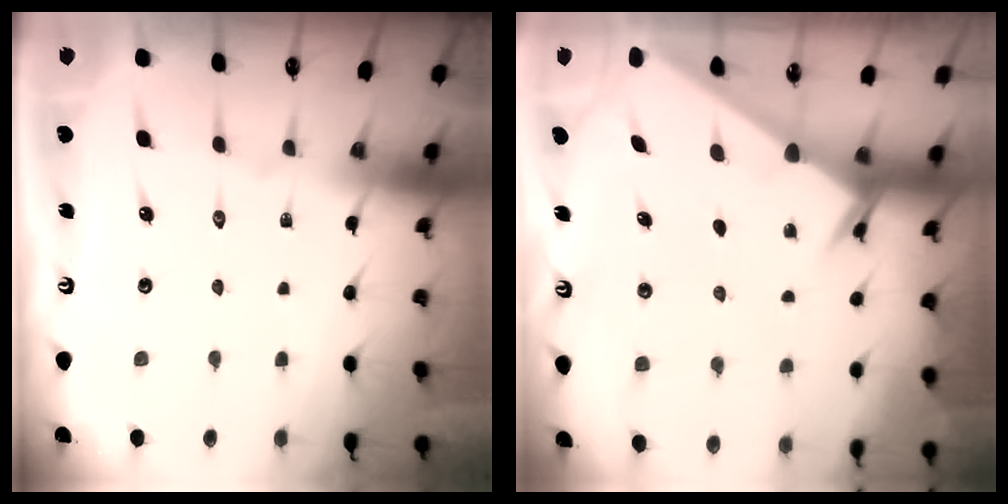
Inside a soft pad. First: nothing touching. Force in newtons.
{"total": 2.1, "press": 2.1, "slide": 0.3}